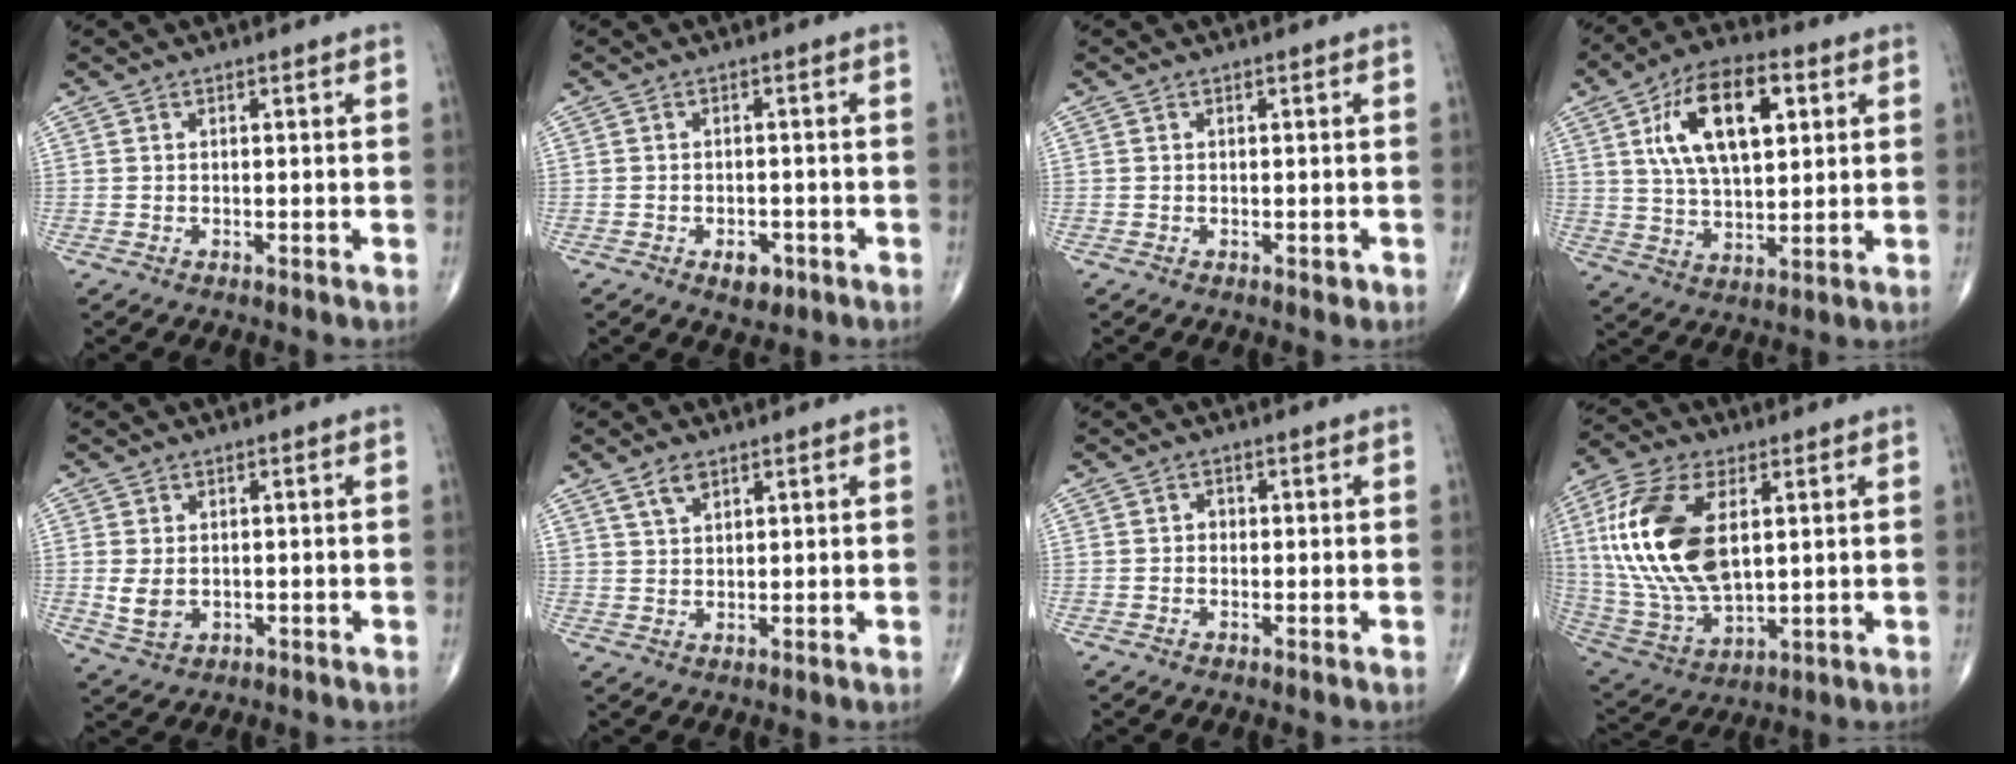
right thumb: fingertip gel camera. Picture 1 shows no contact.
{"total": 3.5, "force": [-1.7, 2.2, 2.1], "torque": [-0.015, 0.007, -0.020]}
{"total": 0.9, "force": [-0.3, 0.5, 0.6], "torque": [-0.005, 0.000, -0.004]}
{"total": 16.7, "force": [5.3, 8.2, 13.6], "torque": [-0.224, -0.001, 0.093]}
{"total": 4.0, "force": [-0.1, 3.0, 2.7], "torque": [-0.044, -0.006, 0.007]}
{"total": 3.4, "force": [2.2, 1.7, 1.9], "torque": [-0.032, -0.008, 0.047]}
{"total": 0.9, "force": [-0.1, 0.8, 0.4], "torque": [0.001, 0.003, -0.007]}
{"total": 21.0, "force": [4.3, 11.1, 17.3], "torque": [-0.362, -0.016, 0.083]}